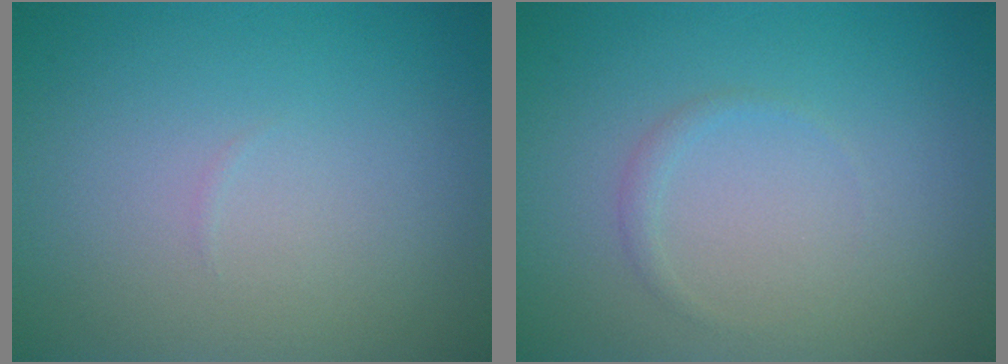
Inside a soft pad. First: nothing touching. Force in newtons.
{"total": 0.7, "press": 0.7, "slide": 0.0}